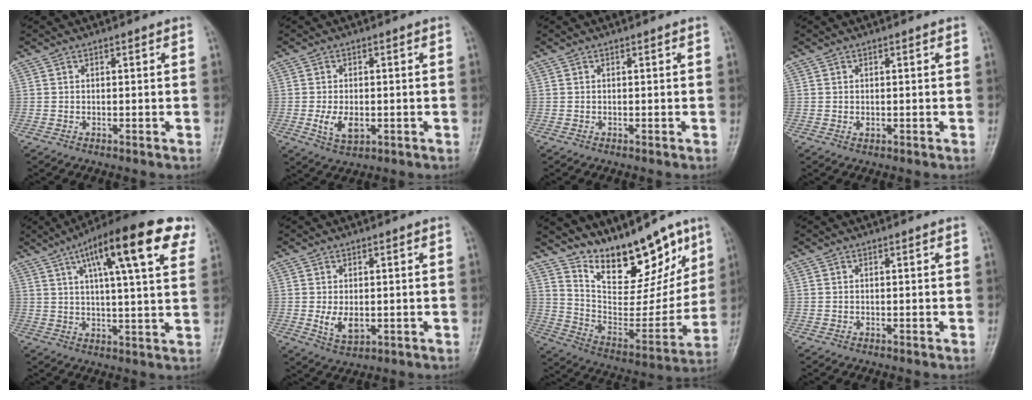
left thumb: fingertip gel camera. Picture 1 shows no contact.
{"total": 5.1, "force": [-1.1, 3.0, 4.0], "torque": [-0.071, -0.007, -0.015]}
{"total": 0.0}
{"total": 0.9, "force": [0.0, 0.6, 0.6], "torque": [-0.007, -0.001, 0.001]}
{"total": 18.3, "force": [8.7, 4.1, 15.6], "torque": [-0.217, 0.000, 0.124]}
{"total": 4.6, "force": [-0.4, 2.9, 3.6], "torque": [-0.058, -0.011, 0.002]}
{"total": 19.4, "force": [14.4, 7.7, 10.5], "torque": [-0.103, -0.088, 0.247]}
{"total": 0.0}